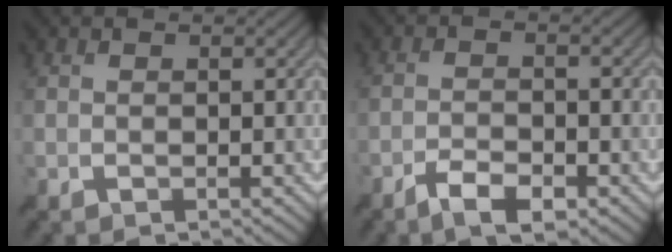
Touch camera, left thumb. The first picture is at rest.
{"total": 4.6, "force": [-3.1, 1.2, 3.1], "torque": [-0.063, 0.000, -0.058]}